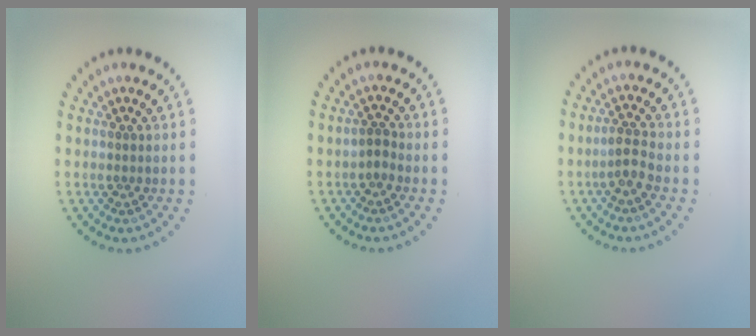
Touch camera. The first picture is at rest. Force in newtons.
{"total": 1.0, "press": 0.8, "slide": 0.5}
{"total": 1.9, "press": 1.5, "slide": 1.2}